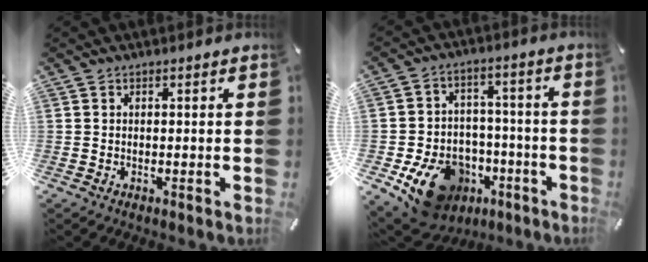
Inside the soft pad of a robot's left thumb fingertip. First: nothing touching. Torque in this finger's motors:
{"motor_torque": [0.38, 0.88, 0.41, 0.16, 0.21]}